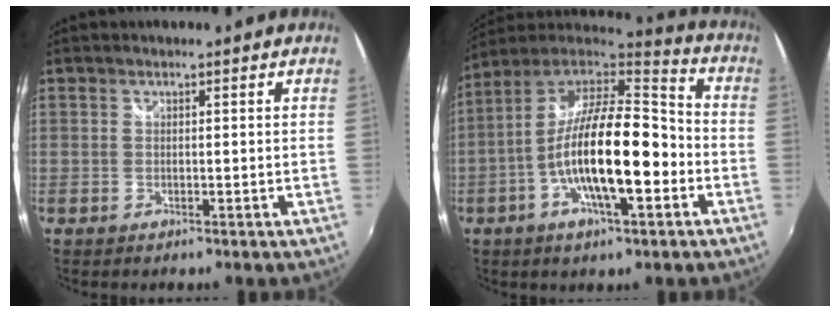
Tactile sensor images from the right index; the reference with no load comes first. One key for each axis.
{"total": 19.1, "fx": -4.9, "fy": 5.8, "fz": 17.5, "tx": -0.319, "ty": -0.004, "tz": -0.094}